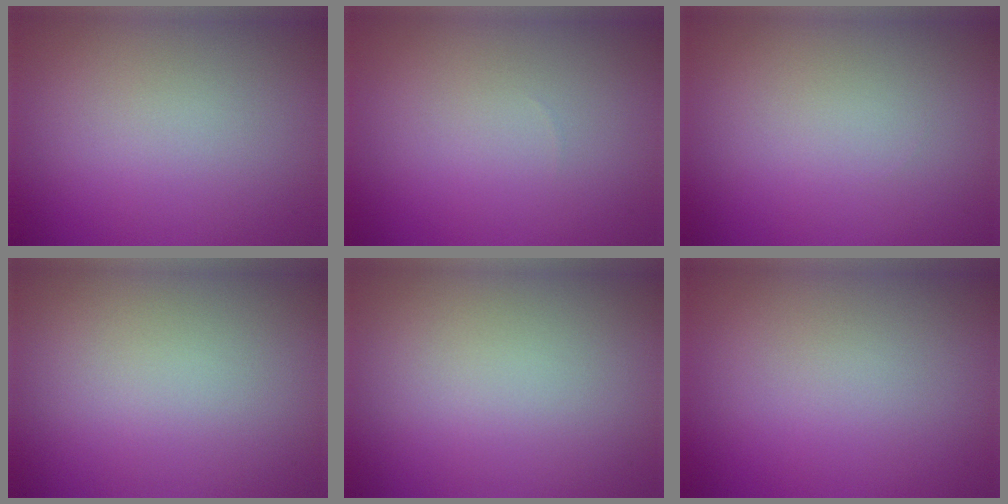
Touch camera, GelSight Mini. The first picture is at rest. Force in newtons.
{"total": 0.0}
{"total": 0.0}
{"total": 0.0}
{"total": 0.0}
{"total": 0.0}